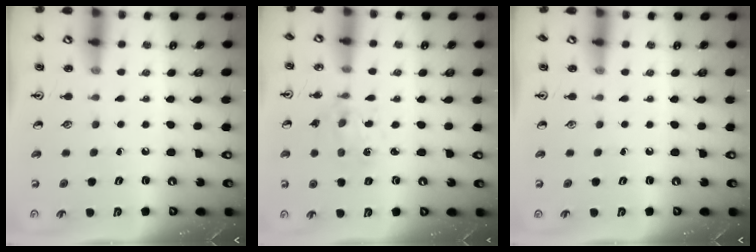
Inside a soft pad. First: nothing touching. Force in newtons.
{"total": 1.4, "press": 1.4, "slide": 0.3}
{"total": 0.0}